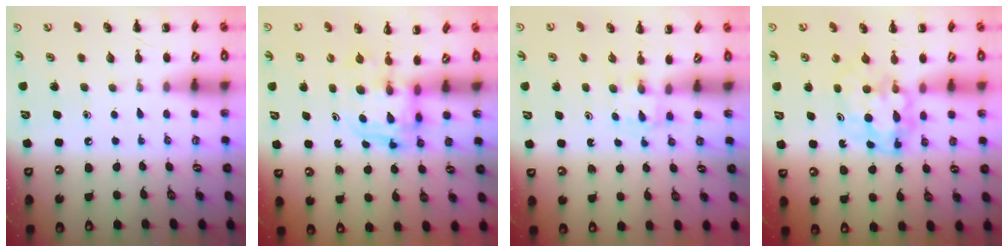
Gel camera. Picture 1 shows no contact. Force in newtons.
{"total": 2.8, "press": 2.8, "slide": 0.2}
{"total": 2.3, "press": 2.1, "slide": 0.9}
{"total": 5.2, "press": 5.1, "slide": 1.0}